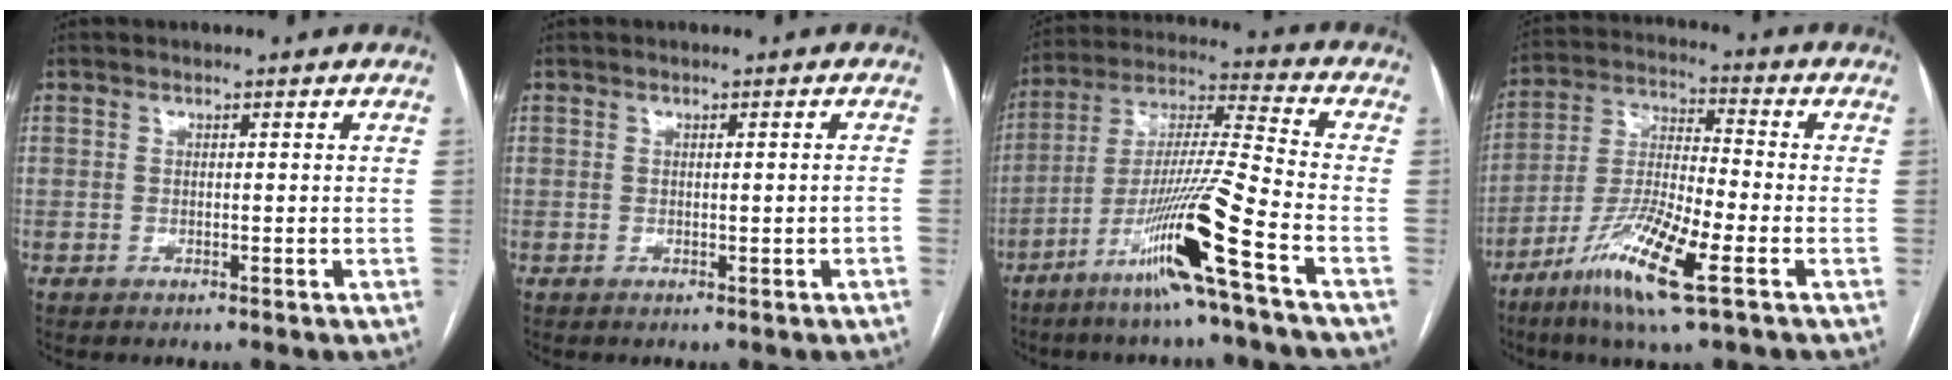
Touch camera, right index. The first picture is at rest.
{"total": 0.9, "force": [-0.3, 0.0, 0.8], "torque": [-0.014, 0.000, 0.000]}
{"total": 15.5, "force": [-8.0, -1.9, 13.1], "torque": [-0.257, -0.023, -0.152]}
{"total": 13.6, "force": [-7.0, 1.2, 11.6], "torque": [-0.237, -0.023, -0.132]}